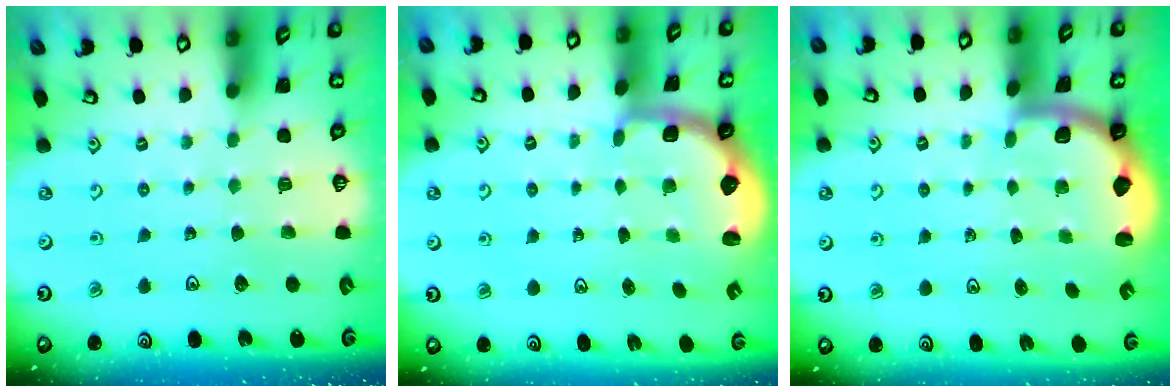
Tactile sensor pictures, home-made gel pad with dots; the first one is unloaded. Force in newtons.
{"total": 2.5, "press": 1.9, "slide": 1.7}
{"total": 1.9, "press": 1.8, "slide": 0.5}